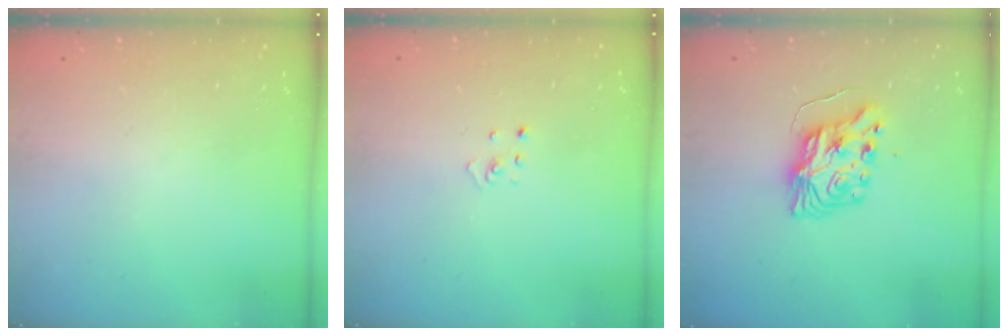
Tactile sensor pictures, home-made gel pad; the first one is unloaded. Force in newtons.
{"total": 1.9, "press": 1.9, "slide": 0.1}
{"total": 8.2, "press": 8.2, "slide": 0.6}